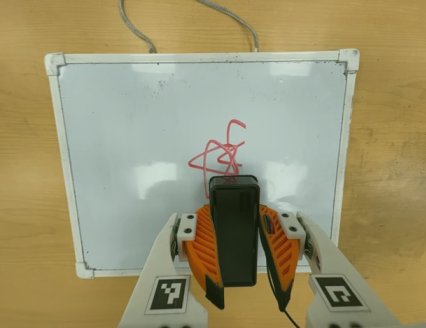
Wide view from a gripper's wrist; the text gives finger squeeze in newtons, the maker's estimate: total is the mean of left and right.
{"total": 7.0, "left": 5.7, "right": 8.3}